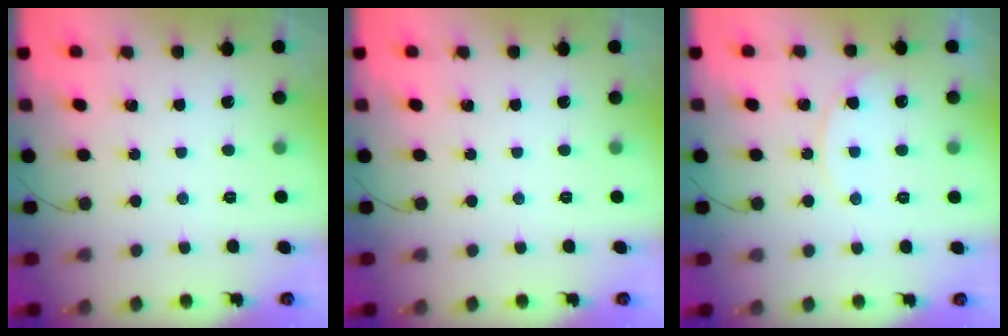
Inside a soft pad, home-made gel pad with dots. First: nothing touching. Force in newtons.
{"total": 0.0}
{"total": 6.7, "press": 6.7, "slide": 0.7}